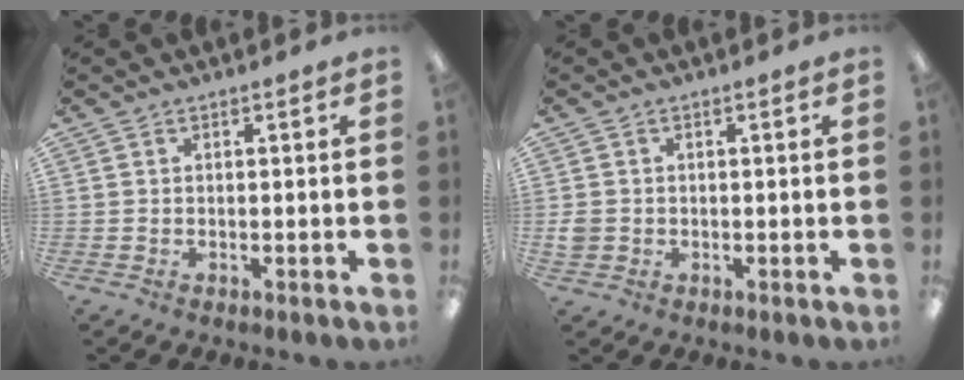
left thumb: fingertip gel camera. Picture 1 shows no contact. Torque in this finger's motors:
{"motor_torque": [-0.14, 0.31, 0.45, -0.11, -0.01]}